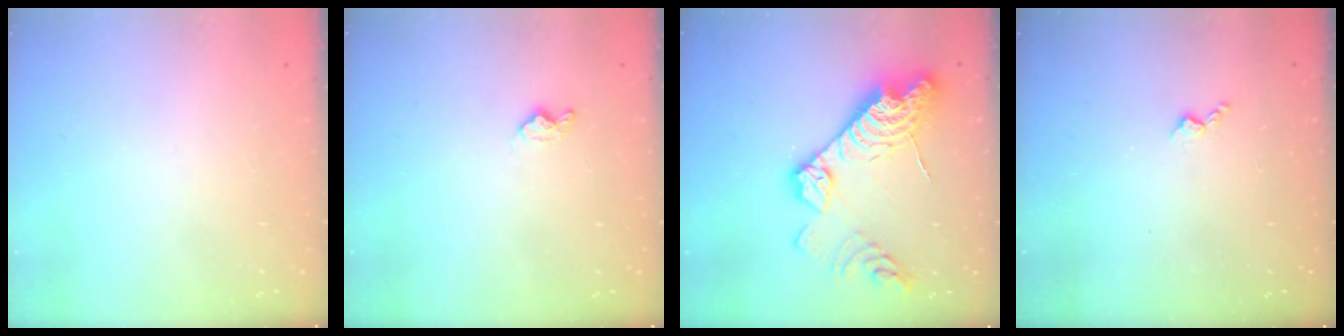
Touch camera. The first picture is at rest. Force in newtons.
{"total": 4.4, "press": 4.4, "slide": 0.5}
{"total": 19.4, "press": 19.4, "slide": 1.1}
{"total": 3.3, "press": 3.2, "slide": 0.6}